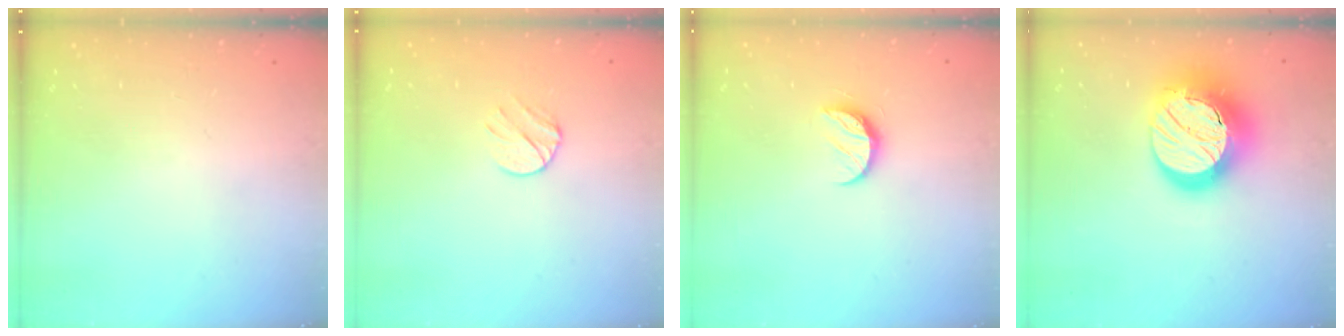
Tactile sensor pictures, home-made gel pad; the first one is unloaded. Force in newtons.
{"total": 6.9, "press": 6.9, "slide": 0.7}
{"total": 7.6, "press": 7.6, "slide": 0.6}
{"total": 20.3, "press": 20.2, "slide": 1.6}